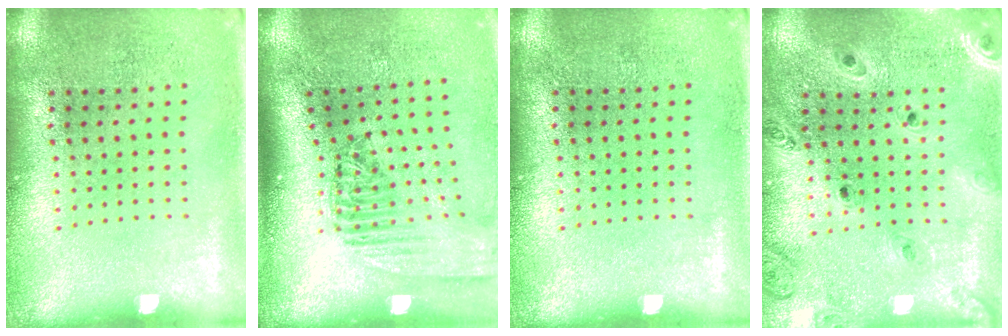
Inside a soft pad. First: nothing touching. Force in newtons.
{"total": 2.4, "press": 1.8, "slide": 1.5}
{"total": 0.0}
{"total": 1.3, "press": 1.3, "slide": 0.2}